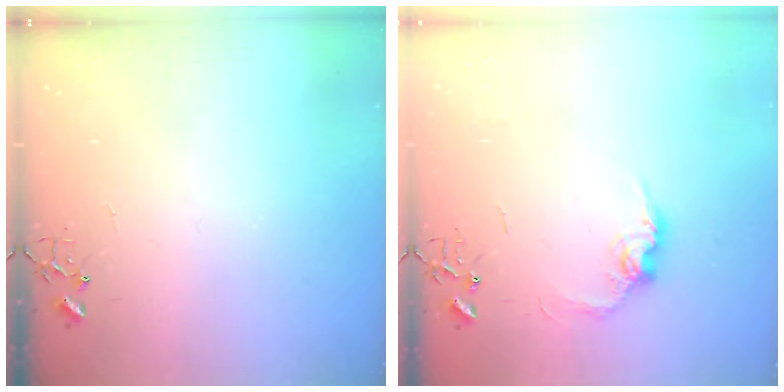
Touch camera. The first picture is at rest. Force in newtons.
{"total": 10.1, "press": 10.0, "slide": 0.5}